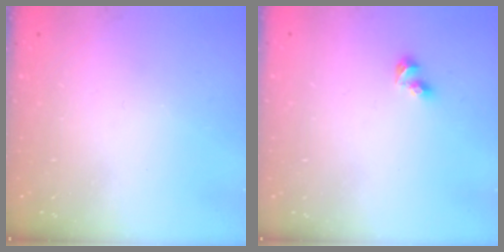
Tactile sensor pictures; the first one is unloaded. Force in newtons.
{"total": 3.9, "press": 3.8, "slide": 0.6}